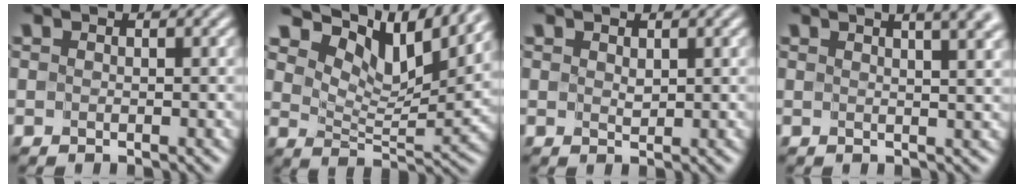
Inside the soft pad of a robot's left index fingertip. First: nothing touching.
{"total": 10.0, "force": [7.7, 3.0, 5.6], "torque": [-0.101, 0.007, 0.136]}
{"total": 0.8, "force": [0.5, 0.4, 0.4], "torque": [-0.011, 0.002, 0.010]}
{"total": 4.6, "force": [2.6, 1.5, 3.4], "torque": [-0.024, 0.015, 0.019]}